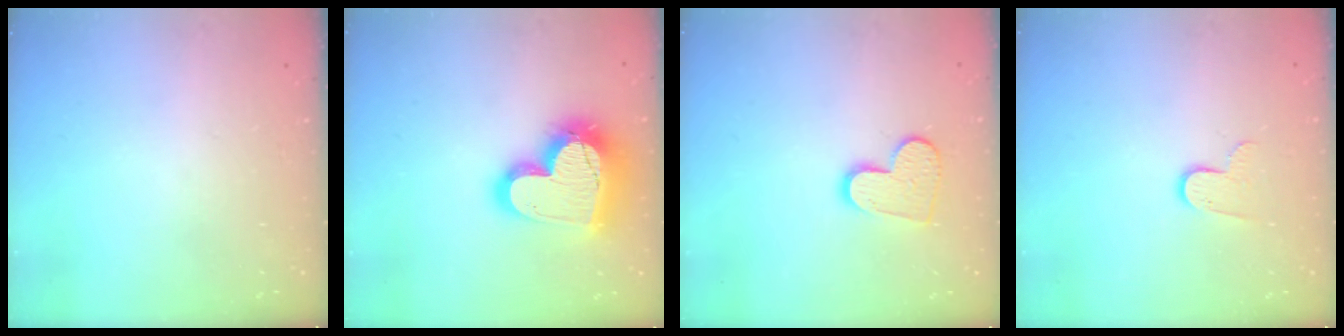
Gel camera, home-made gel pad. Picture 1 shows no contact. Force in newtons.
{"total": 21.6, "press": 21.5, "slide": 1.7}
{"total": 10.8, "press": 10.7, "slide": 0.9}
{"total": 7.6, "press": 7.6, "slide": 0.7}